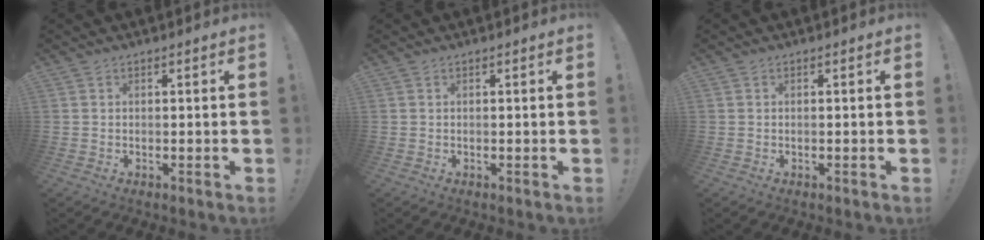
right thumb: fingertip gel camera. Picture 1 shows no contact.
{"total": 0.0}
{"total": 0.0}